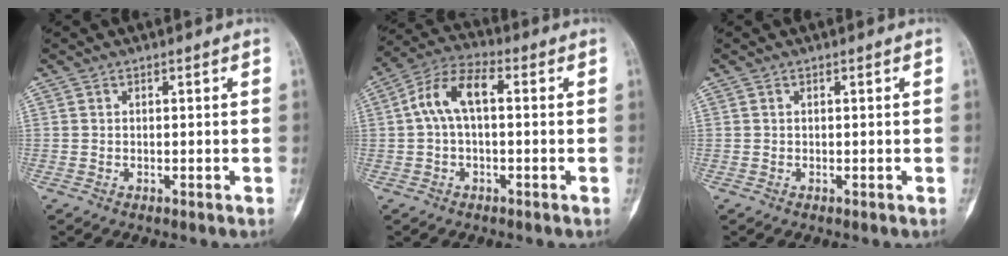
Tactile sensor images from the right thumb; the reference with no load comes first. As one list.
[{"total": 8.8, "force": [0.8, 4.3, 7.6], "torque": [-0.150, 0.033, 0.004]}, {"total": 0.0}]